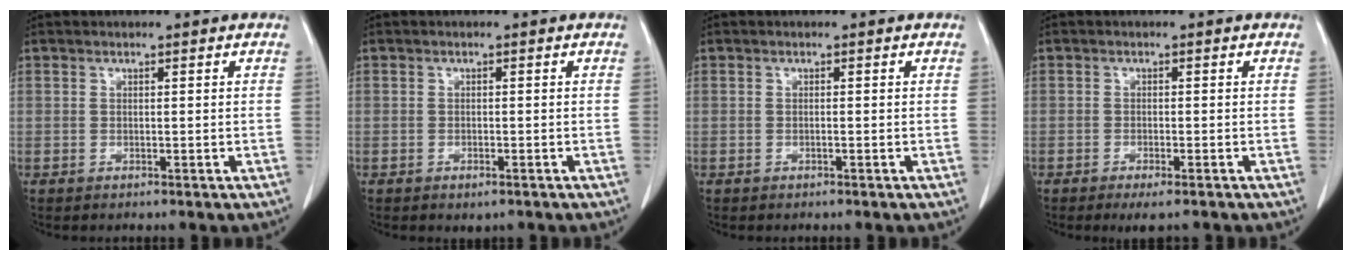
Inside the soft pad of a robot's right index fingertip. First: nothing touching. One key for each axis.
{"total": 1.2, "fx": -0.6, "fy": 0.6, "fz": 0.8, "tx": -0.012, "ty": -0.001, "tz": 0.000}
{"total": 0.0}
{"total": 3.4, "fx": -2.5, "fy": 0.7, "fz": 2.2, "tx": -0.027, "ty": -0.005, "tz": -0.031}